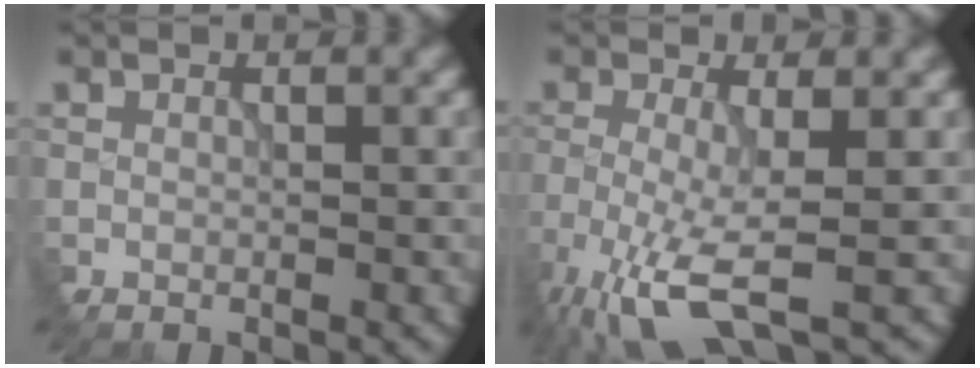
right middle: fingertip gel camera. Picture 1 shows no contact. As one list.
[{"total": 5.8, "force": [-3.2, 1.1, 4.7], "torque": [-0.109, -0.014, -0.064]}]